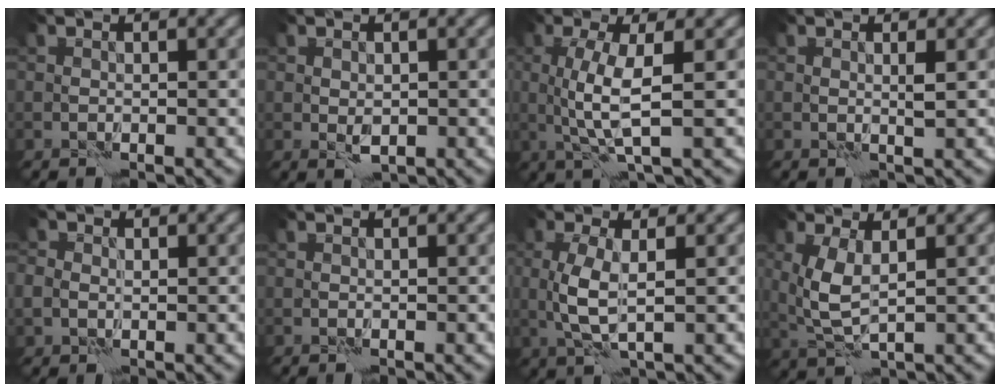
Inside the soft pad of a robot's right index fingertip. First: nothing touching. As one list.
[{"total": 1.2, "force": [0.0, 0.8, 0.9], "torque": [-0.014, -0.006, 0.005]}, {"total": 4.1, "force": [0.5, 0.8, 4.0], "torque": [-0.081, -0.003, 0.011]}, {"total": 0.9, "force": [0.5, -0.2, 0.7], "torque": [-0.010, -0.004, 0.009]}, {"total": 2.2, "force": [0.5, 1.7, 1.2], "torque": [-0.014, 0.007, 0.001]}, {"total": 0.0}, {"total": 3.3, "force": [0.5, 0.9, 3.2], "torque": [-0.077, -0.005, 0.012]}, {"total": 3.4, "force": [1.0, 1.1, 3.1], "torque": [-0.076, -0.004, 0.024]}]